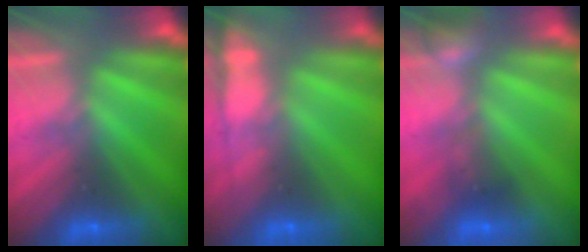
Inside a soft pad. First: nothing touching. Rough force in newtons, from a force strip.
{"total": 7.7}
{"total": 2.4}